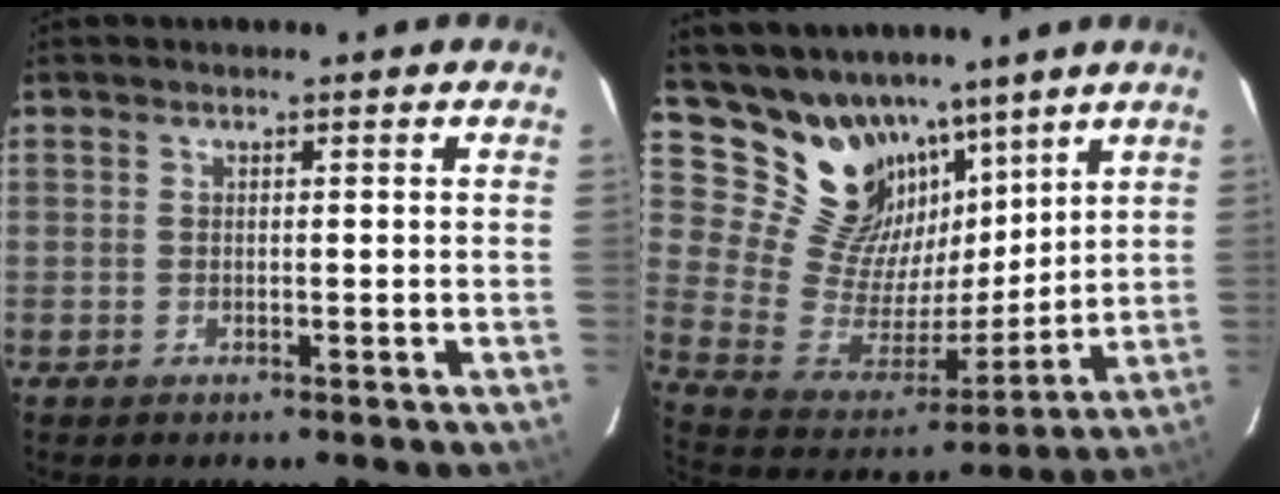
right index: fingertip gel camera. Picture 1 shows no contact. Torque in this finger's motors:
{"motor_torque": [-0.09, 0.64, 0.07, -0.02]}